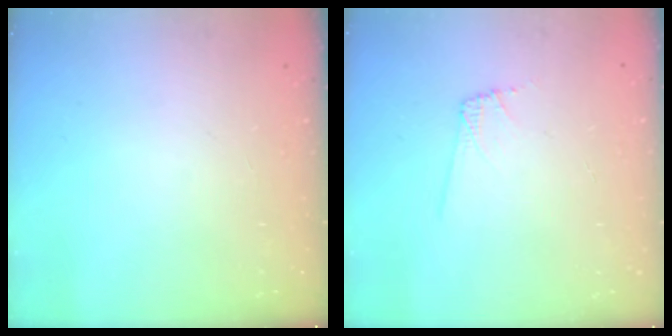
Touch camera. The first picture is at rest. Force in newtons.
{"total": 5.4, "press": 5.4, "slide": 0.6}